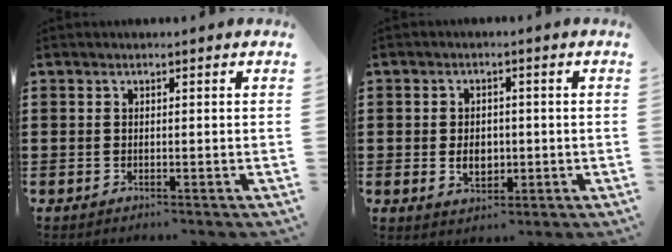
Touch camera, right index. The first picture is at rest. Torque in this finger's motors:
{"motor_torque": [1.16, 0.98, 0.15, 0.06]}